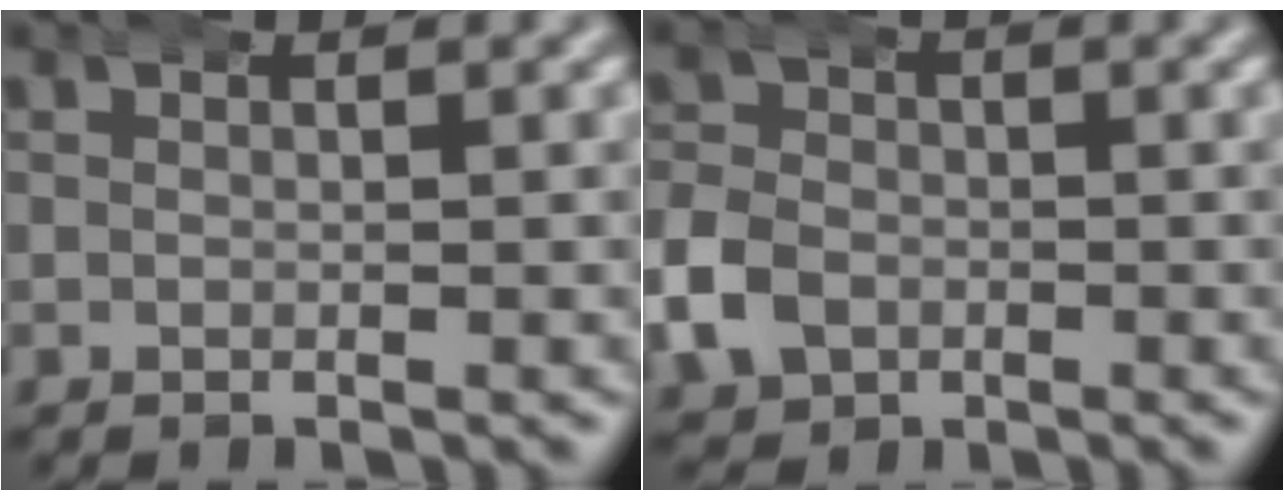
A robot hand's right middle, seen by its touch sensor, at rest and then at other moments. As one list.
[{"total": 3.9, "force": [-1.6, 3.3, 1.3], "torque": [-0.033, -0.003, -0.034]}]